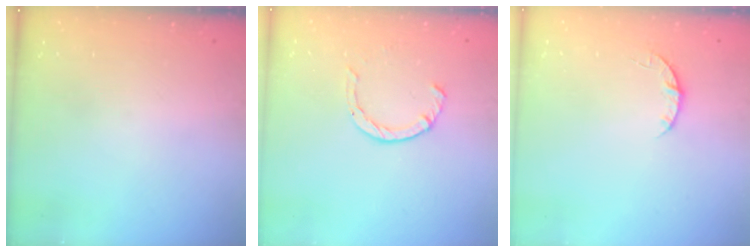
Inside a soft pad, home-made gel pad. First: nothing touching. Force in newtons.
{"total": 2.4, "press": 2.4, "slide": 0.2}
{"total": 3.5, "press": 3.4, "slide": 0.4}